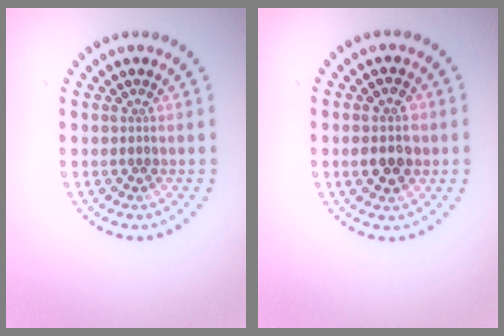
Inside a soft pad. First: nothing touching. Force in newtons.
{"total": 3.8, "press": 3.8, "slide": 0.2}